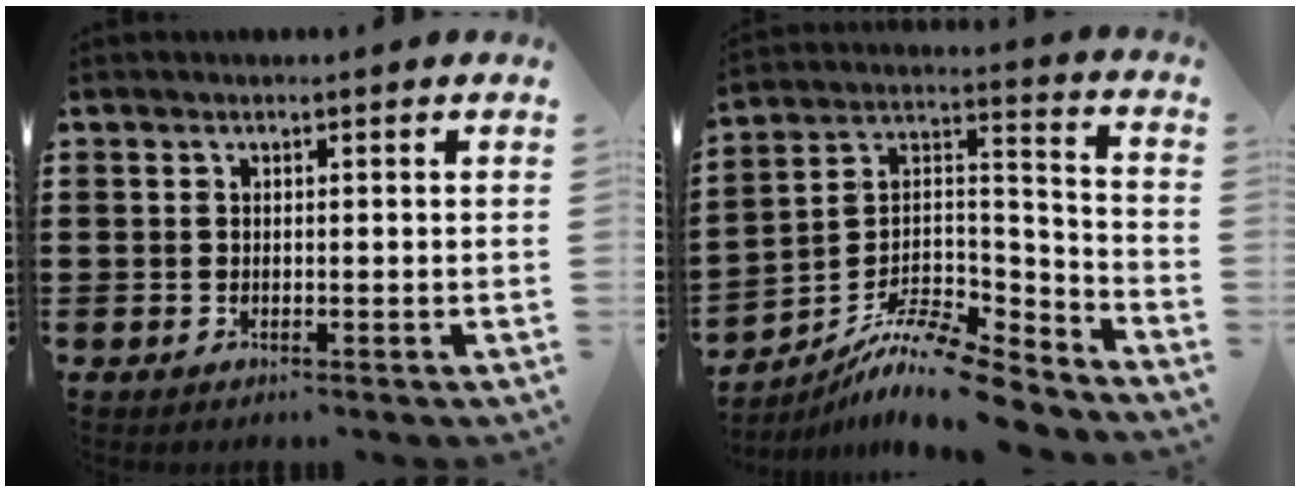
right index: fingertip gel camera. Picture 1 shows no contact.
{"total": 10.5, "force": [-9.1, 2.3, 4.8], "torque": [-0.094, 0.019, -0.182]}